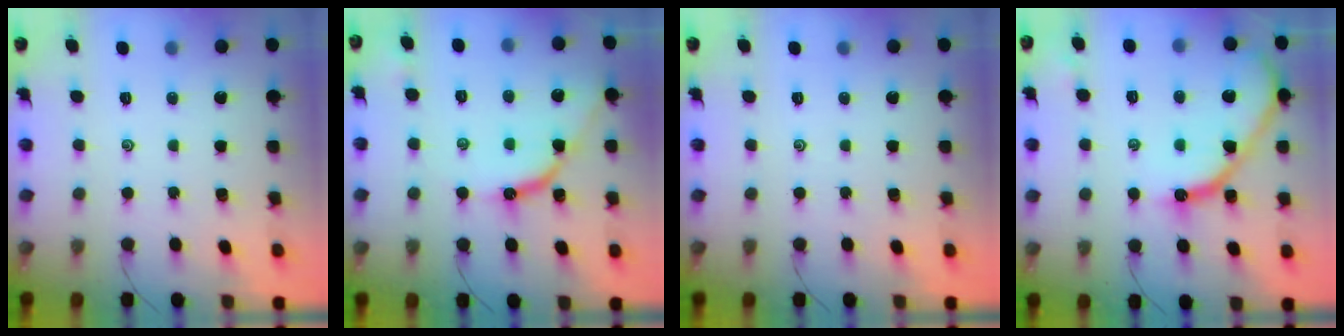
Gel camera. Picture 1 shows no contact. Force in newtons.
{"total": 9.4, "press": 9.4, "slide": 0.6}
{"total": 0.0}
{"total": 11.9, "press": 11.8, "slide": 1.2}